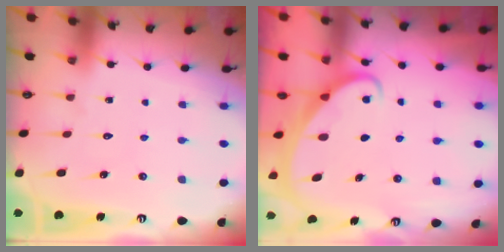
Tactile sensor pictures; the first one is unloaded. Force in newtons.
{"total": 2.0, "press": 2.0, "slide": 0.0}